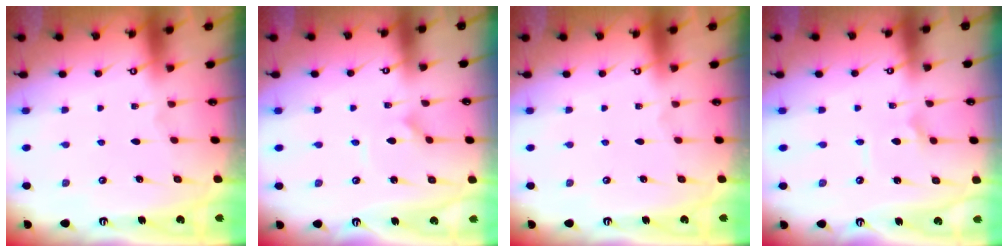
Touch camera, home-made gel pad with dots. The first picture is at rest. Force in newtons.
{"total": 1.0, "press": 1.0, "slide": 0.1}
{"total": 0.0}
{"total": 2.5, "press": 2.5, "slide": 0.2}